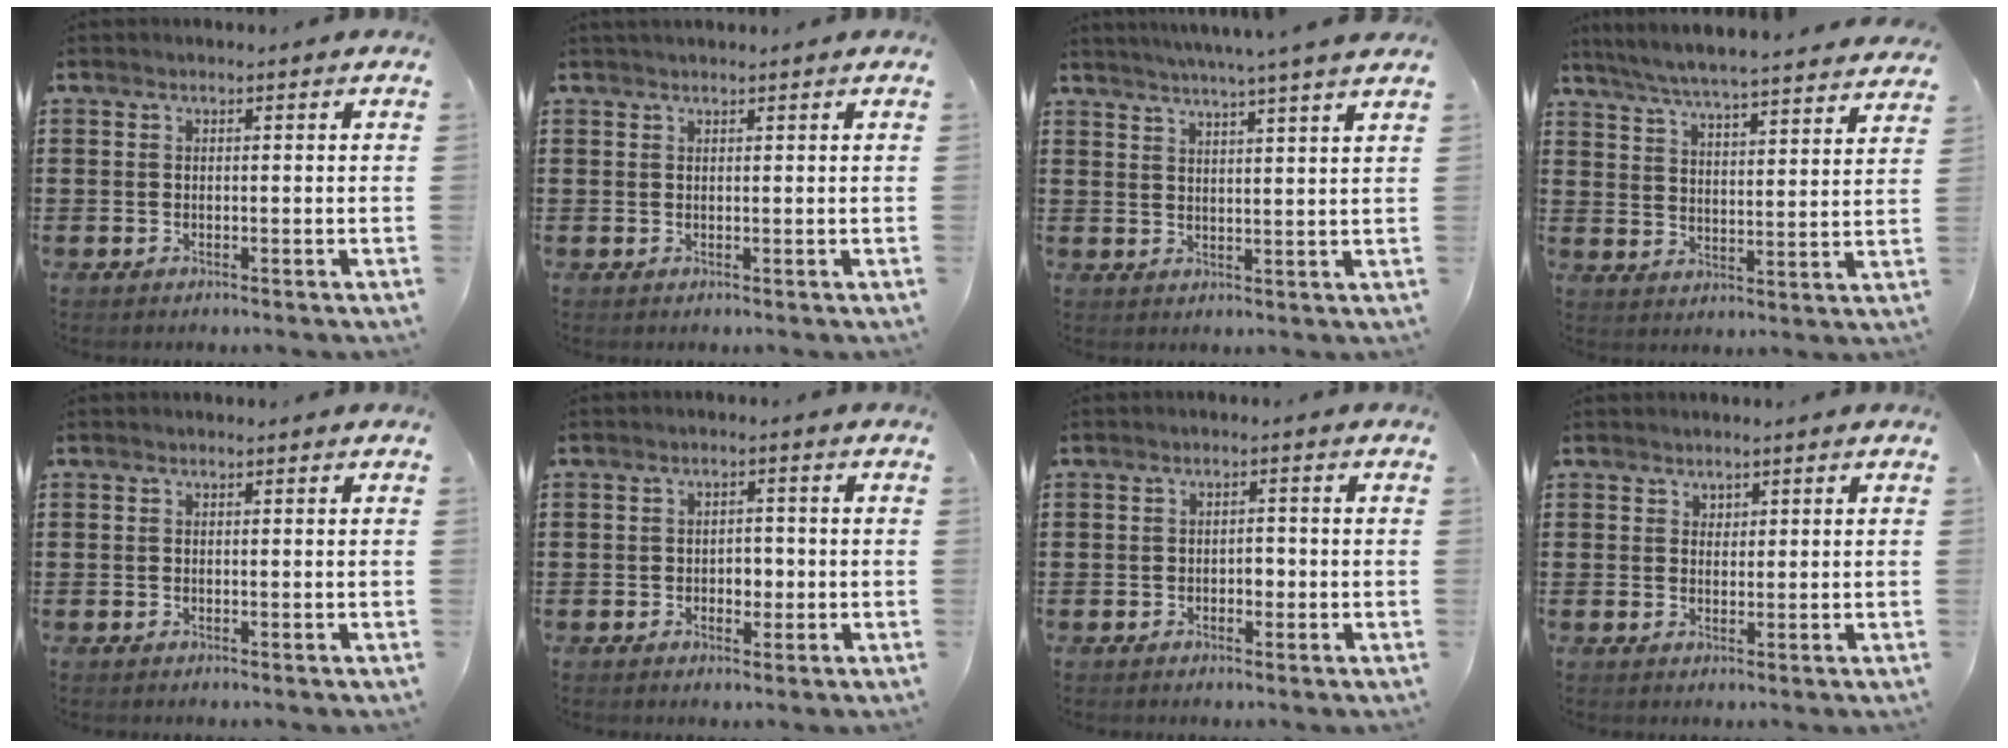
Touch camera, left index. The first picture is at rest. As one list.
[{"total": 0.9, "force": [0.8, 0.1, 0.3], "torque": [-0.007, 0.000, 0.016]}, {"total": 4.3, "force": [3.8, -1.2, 1.7], "torque": [-0.045, -0.019, 0.063]}, {"total": 5.7, "force": [5.4, -0.5, 1.7], "torque": [-0.058, -0.039, 0.091]}, {"total": 0.0}, {"total": 2.4, "force": [-0.5, 1.7, 1.6], "torque": [-0.034, 0.005, -0.014]}, {"total": 1.6, "force": [-0.5, 1.0, 1.1], "torque": [-0.024, 0.003, -0.013]}, {"total": 1.4, "force": [1.1, 0.7, 0.2], "torque": [-0.006, 0.001, 0.023]}]